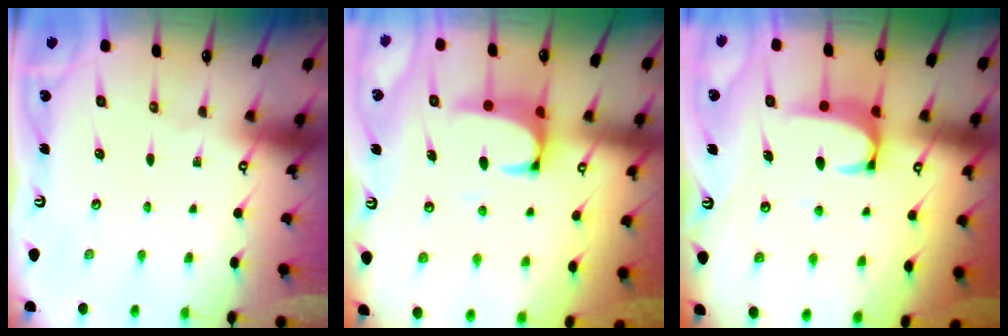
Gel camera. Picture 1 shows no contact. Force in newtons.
{"total": 1.7, "press": 1.5, "slide": 0.7}
{"total": 2.0, "press": 2.0, "slide": 0.3}